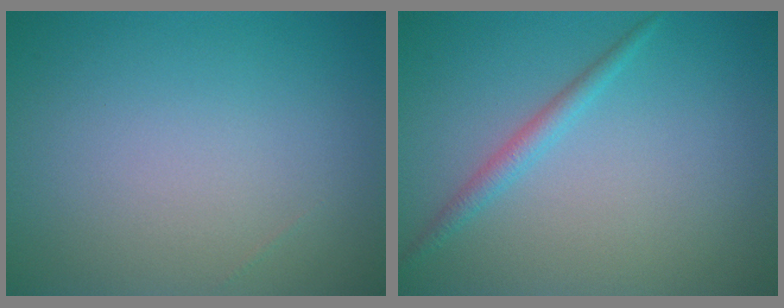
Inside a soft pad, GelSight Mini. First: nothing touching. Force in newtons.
{"total": 1.6, "press": 1.6, "slide": 0.0}